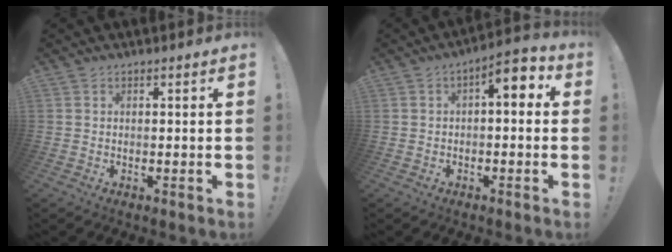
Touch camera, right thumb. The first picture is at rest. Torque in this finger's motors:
{"motor_torque": [0.34, 1.24, 0.65, -0.02, 0.08]}